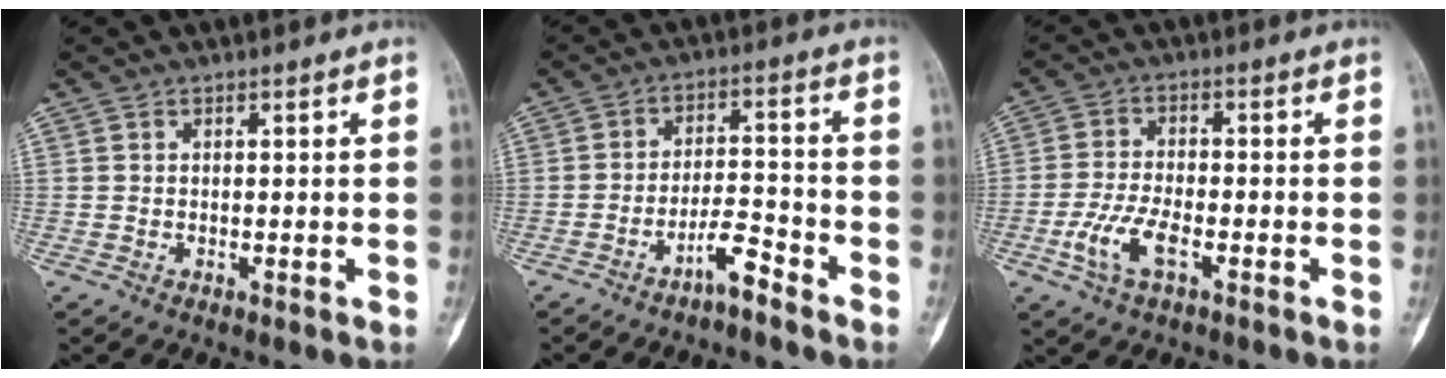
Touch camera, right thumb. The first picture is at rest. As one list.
[{"total": 5.3, "force": [-4.0, 1.2, 3.4], "torque": [-0.055, 0.041, -0.071]}, {"total": 6.9, "force": [-2.9, 2.9, 5.6], "torque": [-0.123, 0.011, -0.056]}]